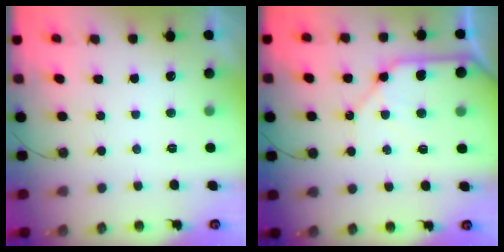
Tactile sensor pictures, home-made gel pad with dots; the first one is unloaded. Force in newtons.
{"total": 10.3, "press": 10.2, "slide": 1.2}